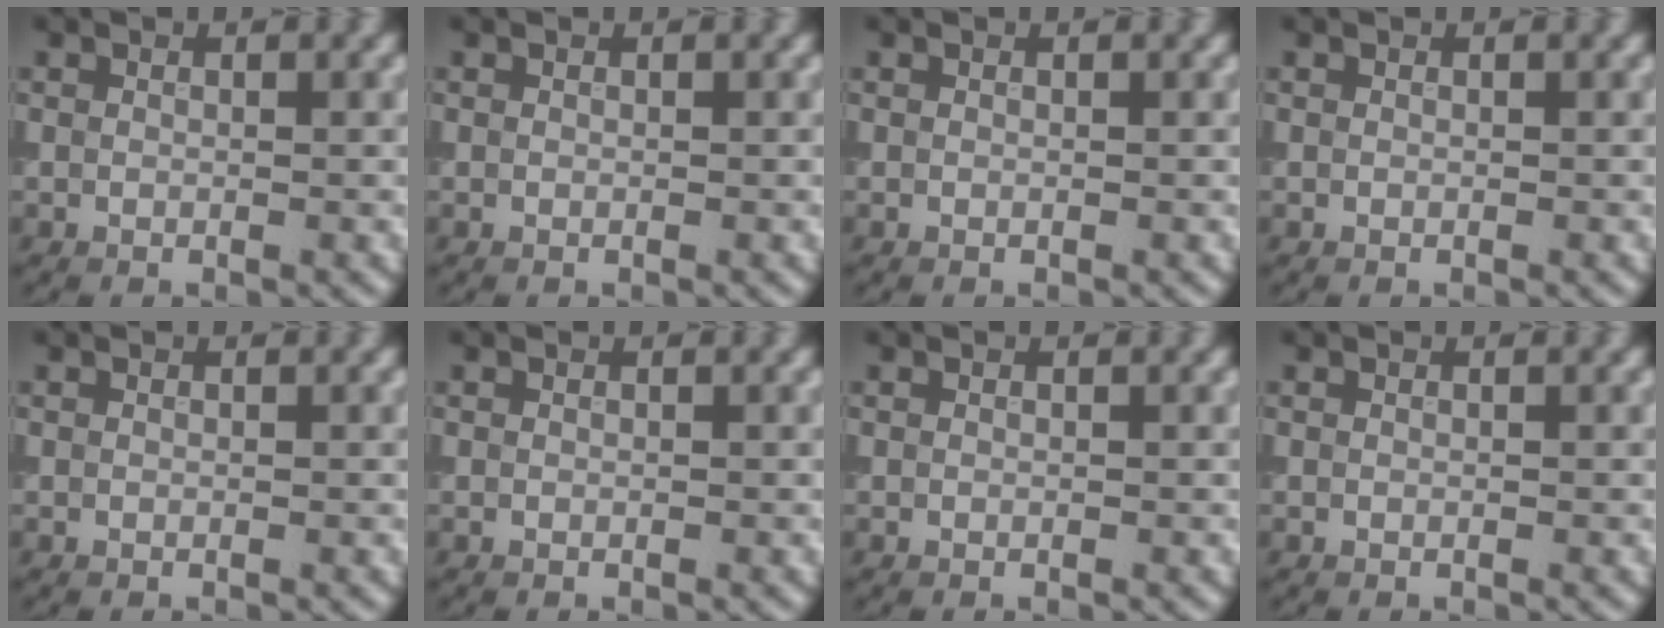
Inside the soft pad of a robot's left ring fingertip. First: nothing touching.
{"total": 0.0}
{"total": 0.0}
{"total": 0.0}
{"total": 0.0}
{"total": 0.0}
{"total": 0.0}
{"total": 0.0}